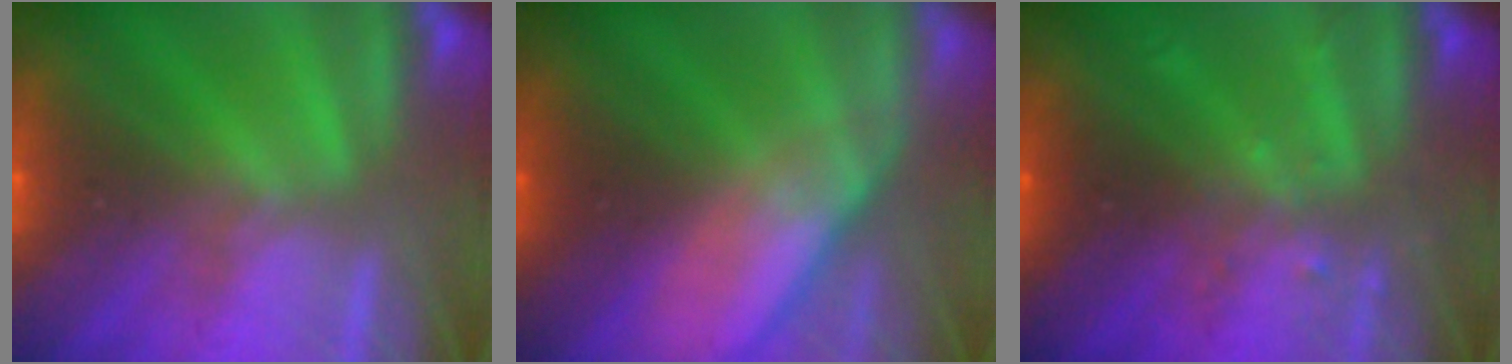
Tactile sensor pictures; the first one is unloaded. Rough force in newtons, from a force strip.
{"total": 2.9}
{"total": 2.4}